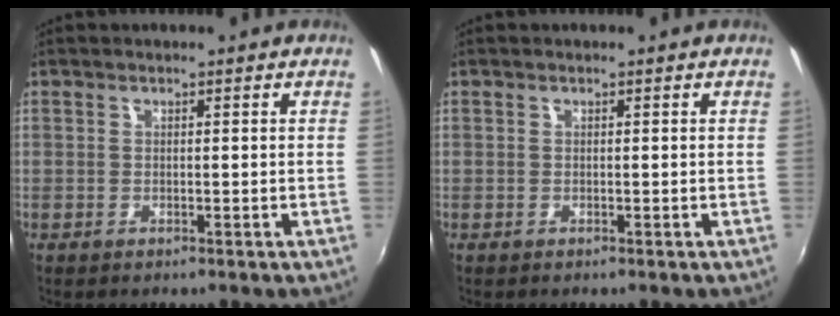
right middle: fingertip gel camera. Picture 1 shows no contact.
{"total": 0.0}